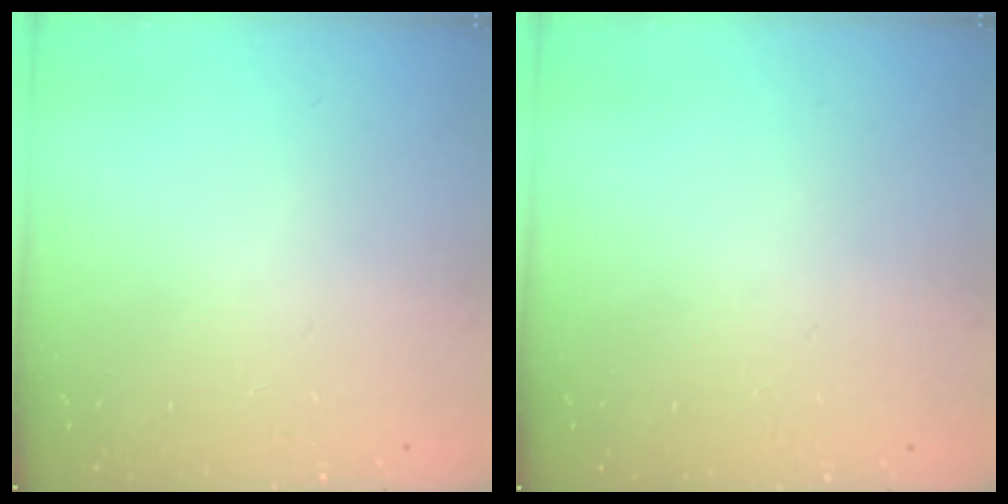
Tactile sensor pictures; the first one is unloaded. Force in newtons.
{"total": 0.0}